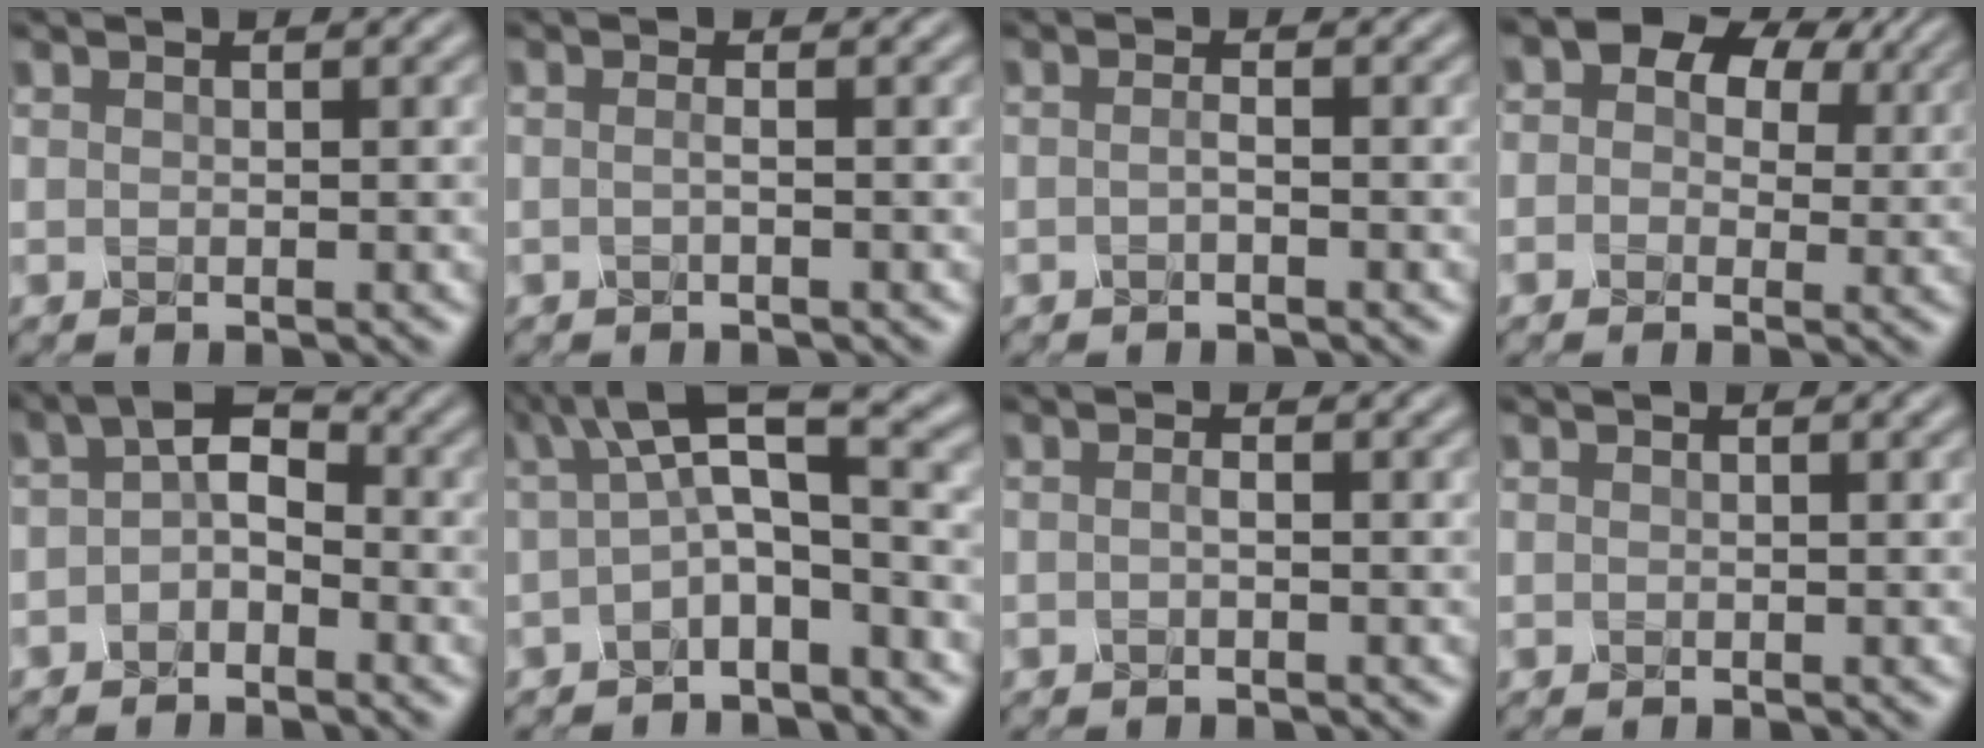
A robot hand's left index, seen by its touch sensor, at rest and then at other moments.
{"total": 0.8, "force": [-0.6, 0.0, 0.6], "torque": [-0.011, 0.002, -0.017]}
{"total": 0.9, "force": [-0.7, 0.0, 0.5], "torque": [-0.012, 0.002, -0.016]}
{"total": 9.9, "force": [4.6, 6.9, 5.4], "torque": [-0.083, 0.031, 0.036]}
{"total": 3.3, "force": [-1.1, 2.1, 2.3], "torque": [-0.036, 0.012, -0.034]}
{"total": 5.5, "force": [0.0, 1.7, 5.2], "torque": [-0.085, 0.014, -0.011]}
{"total": 0.7, "force": [-0.6, 0.0, 0.4], "torque": [-0.011, 0.004, -0.013]}
{"total": 0.0}